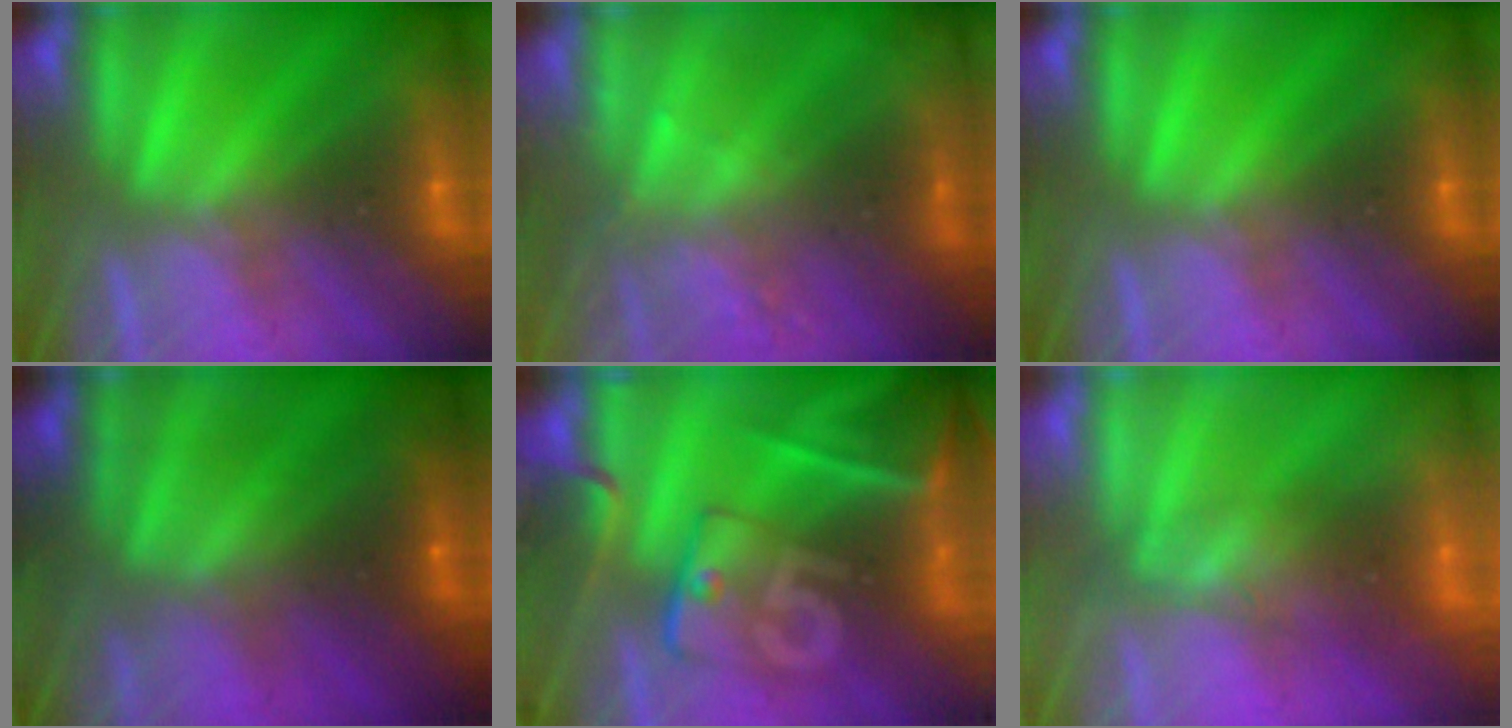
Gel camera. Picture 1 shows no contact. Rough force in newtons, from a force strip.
{"total": 2.4}
{"total": 0.0}
{"total": 6.9}
{"total": 8.8}
{"total": 2.5}